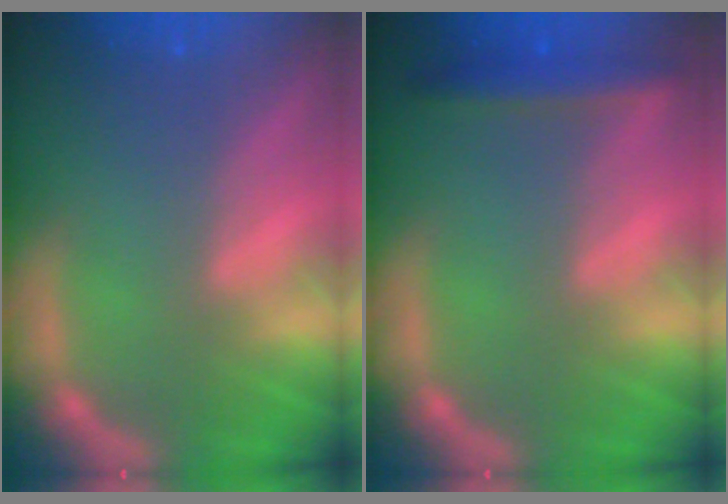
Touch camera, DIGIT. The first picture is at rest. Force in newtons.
{"total": 2.9}